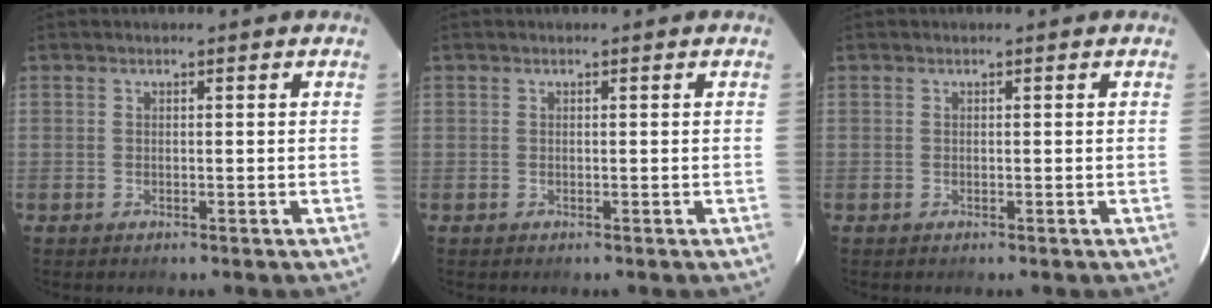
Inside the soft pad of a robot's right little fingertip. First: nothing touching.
{"total": 0.0}
{"total": 0.0}